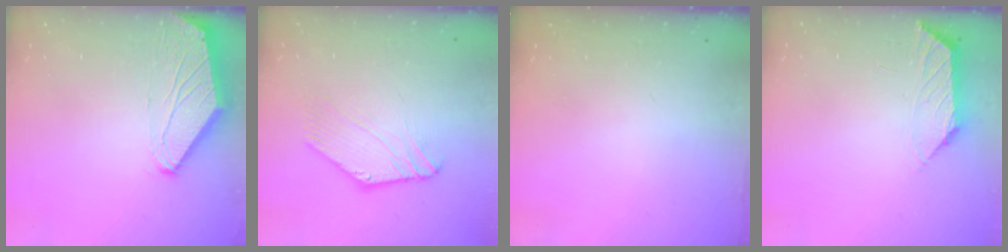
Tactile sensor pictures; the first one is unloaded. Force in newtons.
{"total": 0.9, "press": 0.9, "slide": 0.2}
{"total": 0.0}
{"total": 1.2, "press": 1.2, "slide": 0.4}